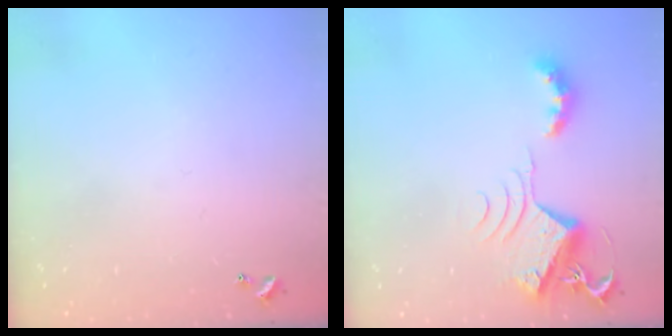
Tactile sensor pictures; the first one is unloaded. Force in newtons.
{"total": 8.1, "press": 8.1, "slide": 0.1}